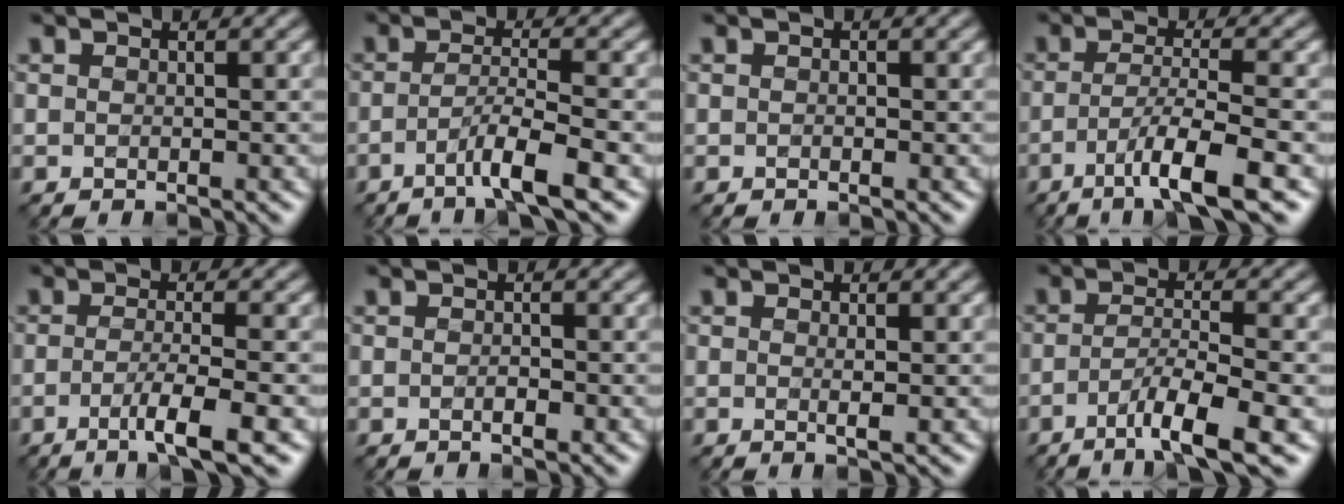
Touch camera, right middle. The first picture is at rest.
{"total": 4.3, "force": [-2.1, 0.5, 3.8], "torque": [-0.061, 0.004, -0.046]}
{"total": 0.0}
{"total": 6.0, "force": [-2.9, 0.9, 5.2], "torque": [-0.082, 0.004, -0.055]}
{"total": 4.5, "force": [-1.7, 0.8, 4.1], "torque": [-0.066, -0.001, -0.036]}
{"total": 0.8, "force": [-0.3, 0.2, 0.7], "torque": [-0.011, 0.002, -0.003]}
{"total": 1.1, "force": [0.1, 0.2, 1.1], "torque": [-0.017, 0.002, 0.000]}
{"total": 6.1, "force": [-3.0, 1.1, 5.2], "torque": [-0.081, 0.003, -0.056]}